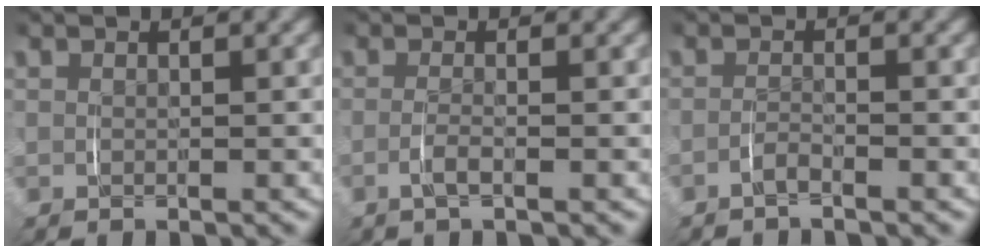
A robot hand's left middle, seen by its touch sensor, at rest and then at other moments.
{"total": 1.4, "force": [-0.9, -0.2, 1.0], "torque": [-0.025, -0.008, -0.016]}
{"total": 1.4, "force": [-1.3, -0.2, 0.3], "torque": [-0.007, -0.001, -0.028]}